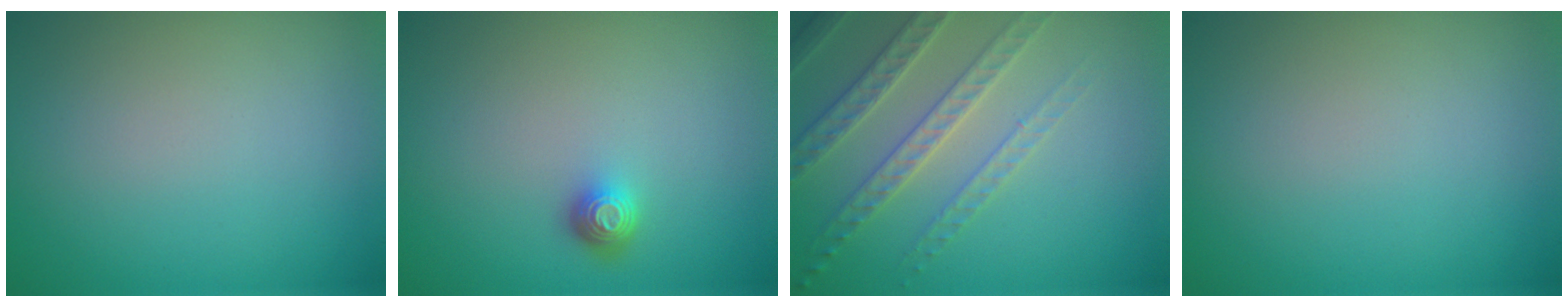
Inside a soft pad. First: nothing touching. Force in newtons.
{"total": 1.6, "press": 1.1, "slide": 1.0}
{"total": 3.9, "press": 3.7, "slide": 1.1}
{"total": 0.0}